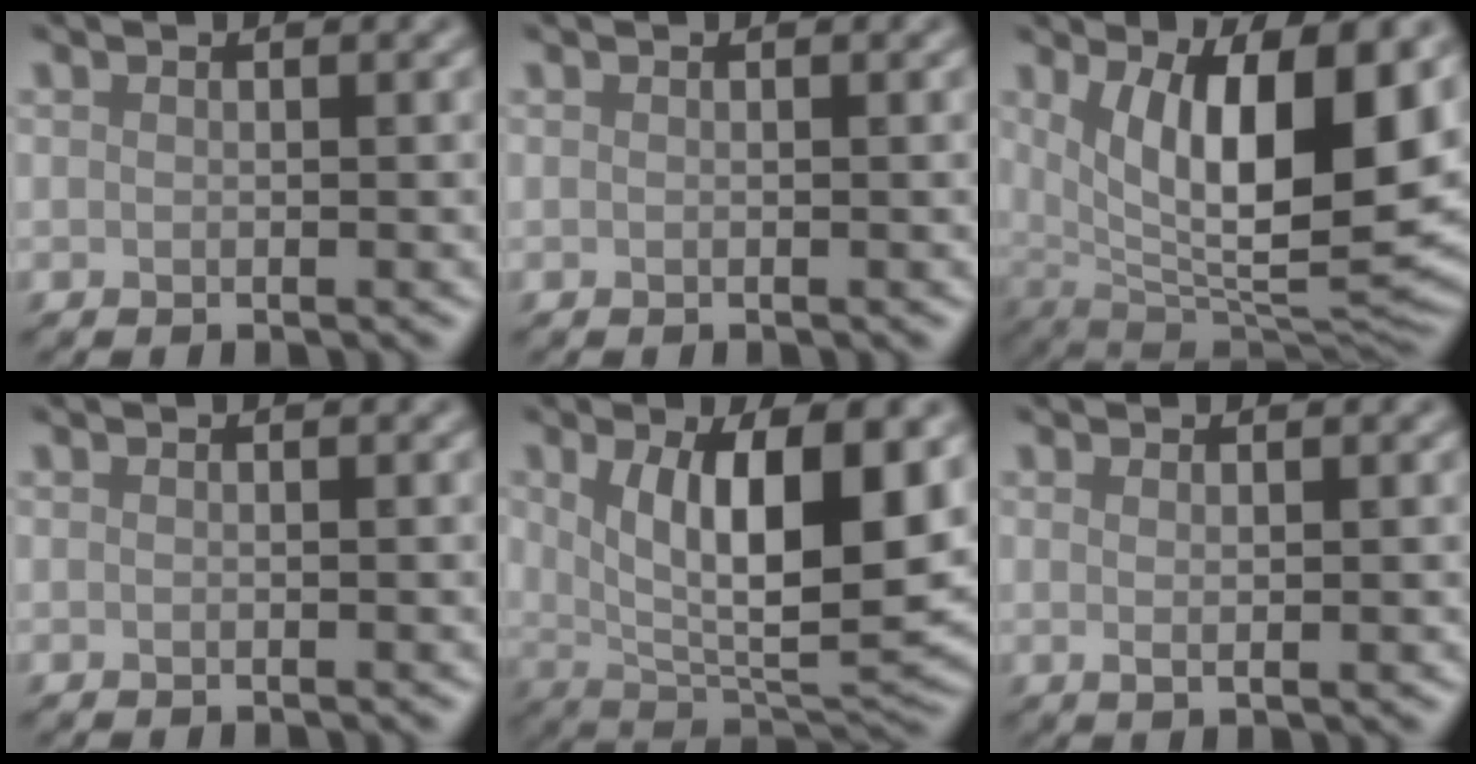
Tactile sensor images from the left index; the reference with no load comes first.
{"total": 0.0}
{"total": 12.7, "force": [3.2, 4.9, 11.3], "torque": [-0.161, -0.022, 0.058]}
{"total": 0.0}
{"total": 10.9, "force": [2.6, 4.8, 9.5], "torque": [-0.153, -0.012, 0.047]}
{"total": 1.5, "force": [0.4, 0.4, 1.4], "torque": [-0.021, 0.001, 0.005]}